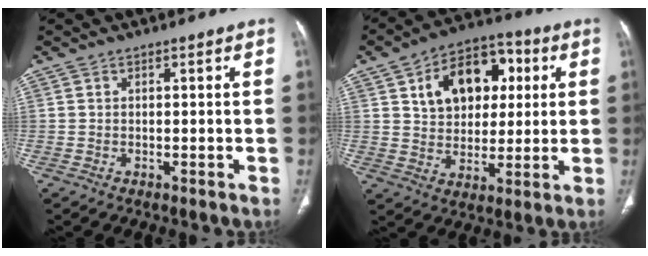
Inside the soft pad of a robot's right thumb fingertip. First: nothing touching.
{"total": 15.6, "force": [4.7, 10.8, 10.2], "torque": [-0.115, 0.005, 0.074]}